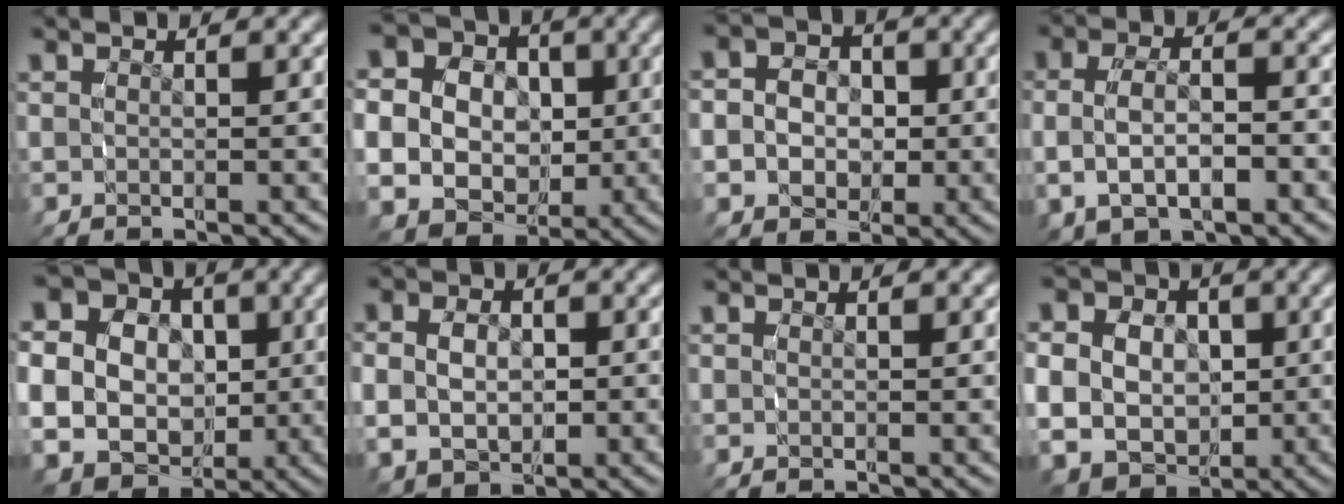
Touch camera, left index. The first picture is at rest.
{"total": 16.0, "force": [-1.2, 14.5, 6.8], "torque": [-0.164, -0.048, -0.031]}
{"total": 7.5, "force": [-1.0, 6.6, 3.3], "torque": [-0.066, -0.016, -0.025]}
{"total": 4.6, "force": [-1.2, 3.0, 3.3], "torque": [-0.070, -0.003, -0.018]}
{"total": 17.9, "force": [-1.7, 16.2, 7.5], "torque": [-0.184, -0.054, -0.039]}
{"total": 5.2, "force": [-0.4, 4.3, 3.0], "torque": [-0.069, -0.015, -0.002]}
{"total": 0.0}
{"total": 13.0, "force": [-1.9, 11.6, 5.5], "torque": [-0.130, -0.048, -0.032]}